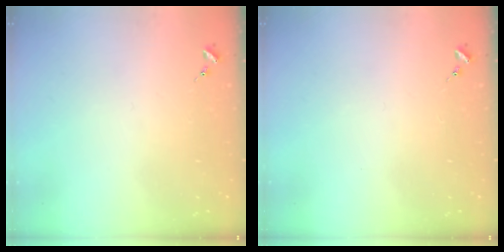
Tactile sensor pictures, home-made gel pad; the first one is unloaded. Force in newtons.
{"total": 0.0}